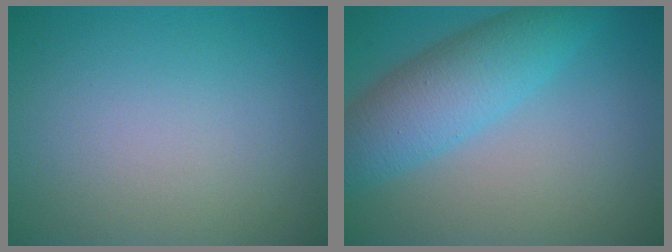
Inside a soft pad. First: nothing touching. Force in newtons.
{"total": 6.1, "press": 6.1, "slide": 0.1}